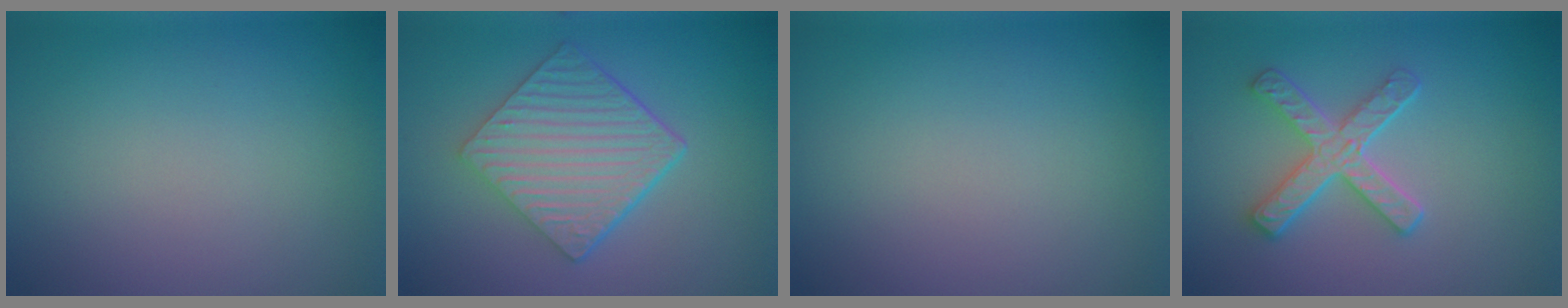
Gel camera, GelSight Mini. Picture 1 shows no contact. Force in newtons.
{"total": 6.4, "press": 4.5, "slide": 4.7}
{"total": 0.0}
{"total": 3.7, "press": 3.2, "slide": 1.8}